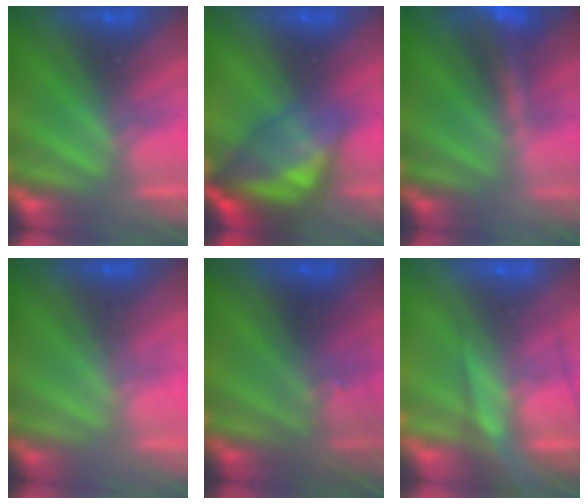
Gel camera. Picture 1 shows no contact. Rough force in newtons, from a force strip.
{"total": 7.7}
{"total": 9.1}
{"total": 2.2}
{"total": 2.8}
{"total": 7.4}